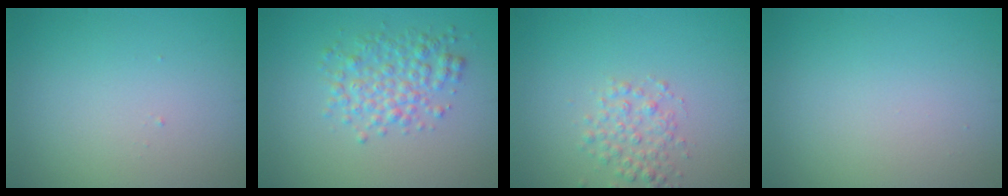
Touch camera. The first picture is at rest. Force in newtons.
{"total": 3.4, "press": 3.4, "slide": 0.0}
{"total": 2.4, "press": 2.4, "slide": 0.1}
{"total": 0.0}